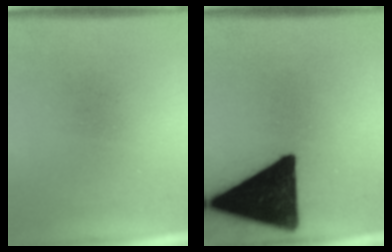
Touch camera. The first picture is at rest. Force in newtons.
{"total": 19.7}